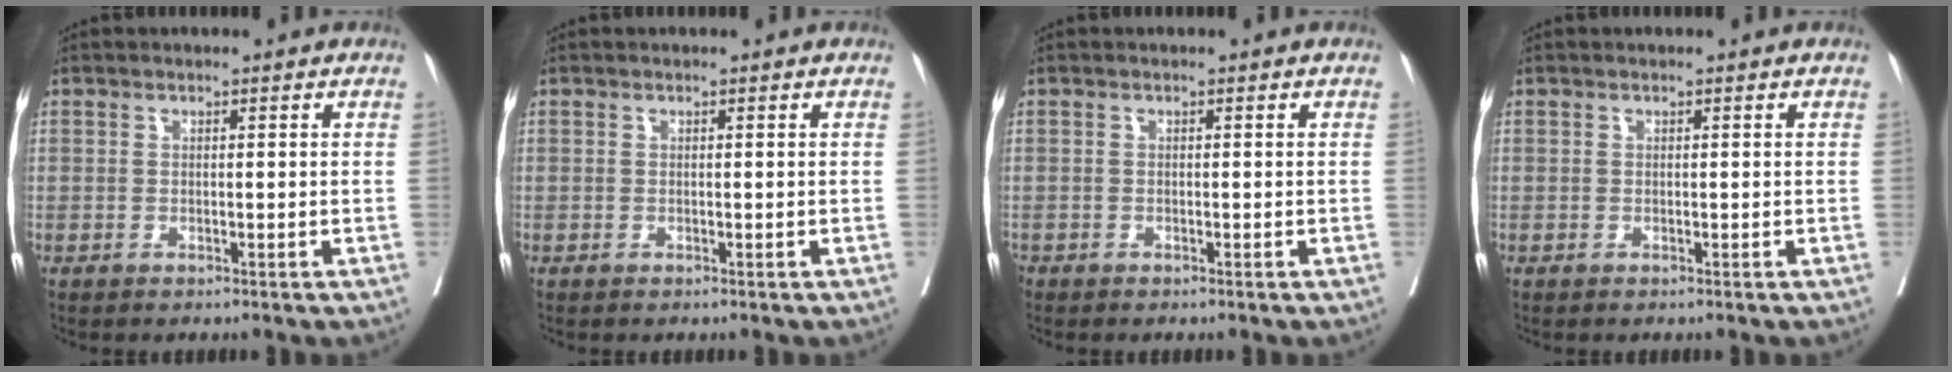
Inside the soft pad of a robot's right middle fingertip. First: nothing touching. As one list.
[{"total": 0.0}, {"total": 0.5, "force": [-0.4, 0.3, 0.0], "torque": [-0.005, 0.001, -0.012]}, {"total": 0.0}]